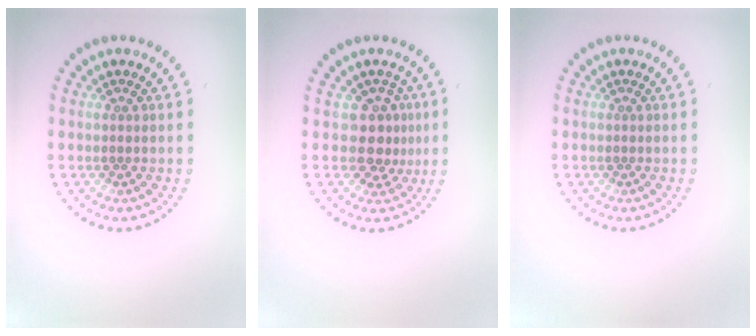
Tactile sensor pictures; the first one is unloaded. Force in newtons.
{"total": 2.8, "press": 2.4, "slide": 1.4}
{"total": 0.0}